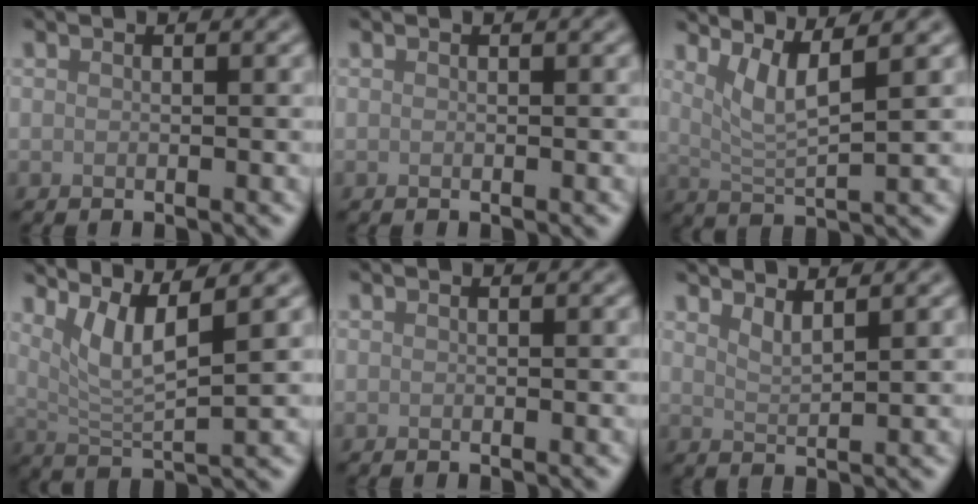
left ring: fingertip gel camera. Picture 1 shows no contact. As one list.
[{"total": 0.0}, {"total": 4.0, "force": [2.2, 0.7, 3.3], "torque": [-0.059, -0.003, 0.046]}, {"total": 5.2, "force": [2.8, 0.9, 4.3], "torque": [-0.079, -0.002, 0.058]}, {"total": 0.0}, {"total": 2.0, "force": [1.6, 0.5, 1.1], "torque": [-0.012, -0.002, 0.028]}]